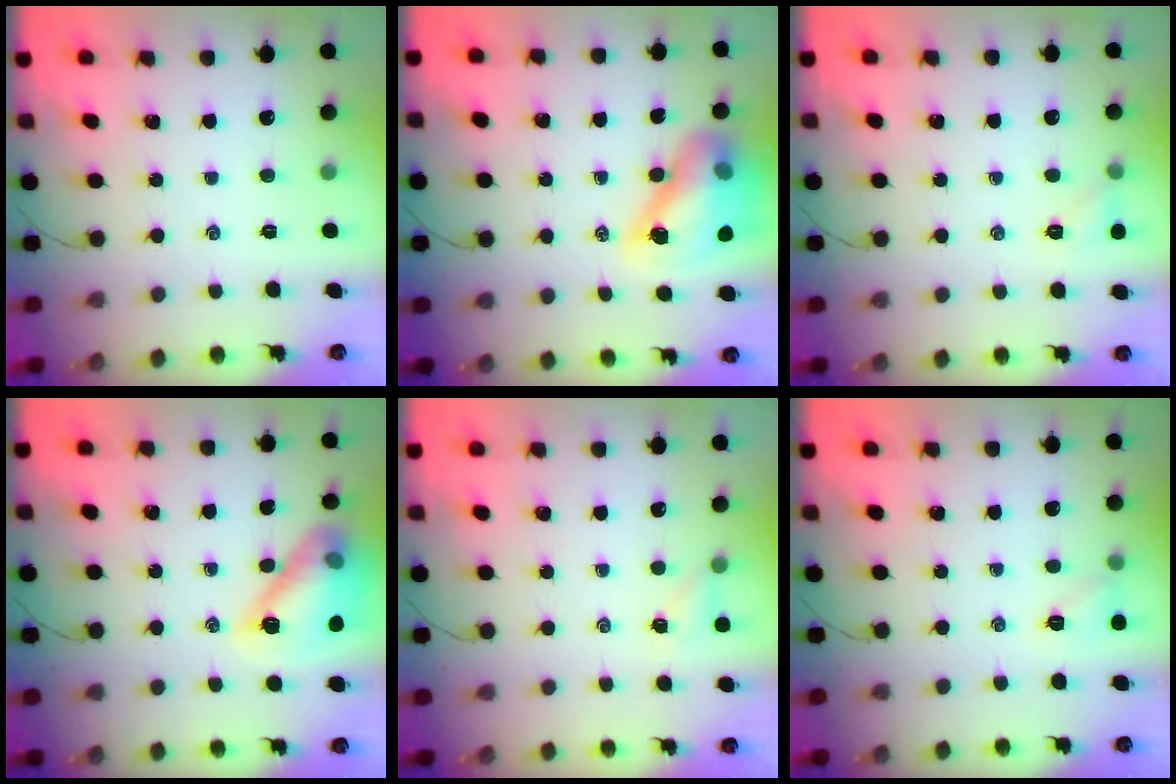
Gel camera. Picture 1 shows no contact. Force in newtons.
{"total": 15.5, "press": 14.9, "slide": 4.1}
{"total": 5.3, "press": 5.1, "slide": 1.4}
{"total": 16.1, "press": 16.1, "slide": 0.6}
{"total": 2.4, "press": 2.3, "slide": 0.9}
{"total": 6.4, "press": 6.3, "slide": 1.3}